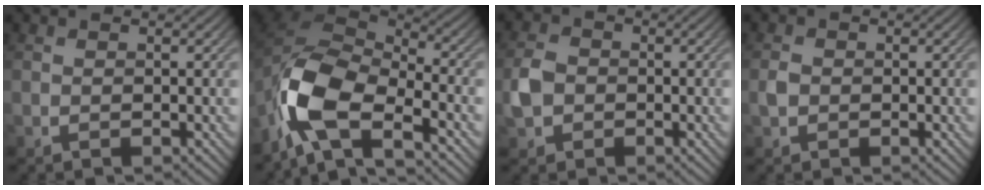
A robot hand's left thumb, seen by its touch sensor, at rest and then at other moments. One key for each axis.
{"total": 12.0, "fx": -6.2, "fy": 5.7, "fz": 8.5, "tx": -0.181, "ty": -0.014, "tz": -0.131}
{"total": 3.8, "fx": -0.9, "fy": 3.2, "fz": 1.8, "tx": -0.049, "ty": -0.002, "tz": -0.022}
{"total": 1.6, "fx": -0.3, "fy": 1.4, "fz": 0.7, "tx": -0.018, "ty": -0.002, "tz": -0.011}